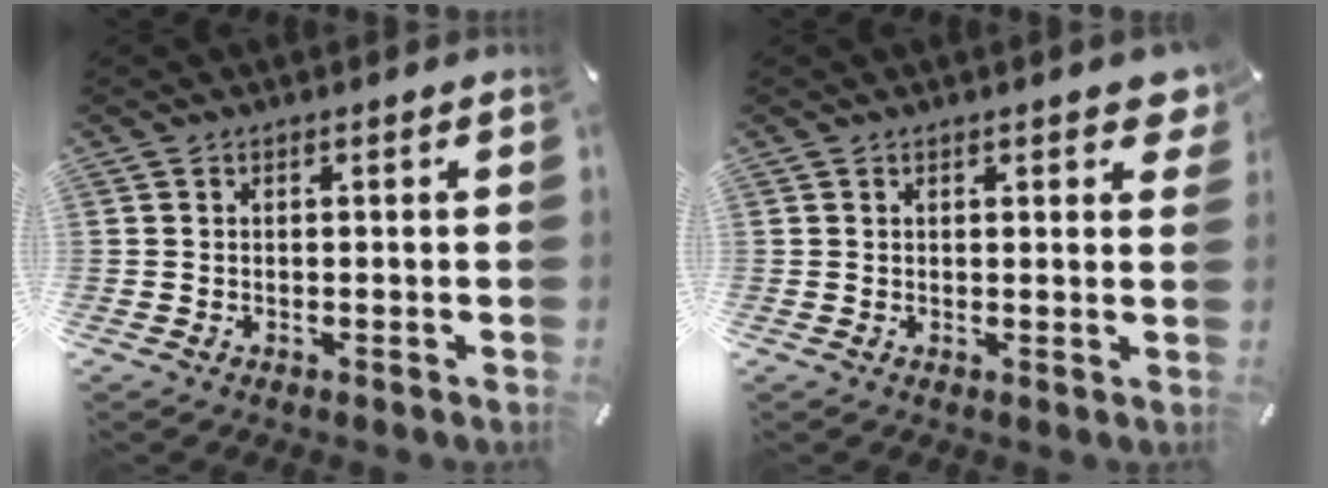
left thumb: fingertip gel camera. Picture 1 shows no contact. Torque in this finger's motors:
{"motor_torque": [0.53, 0.32, 0.28, -0.10, 0.10]}